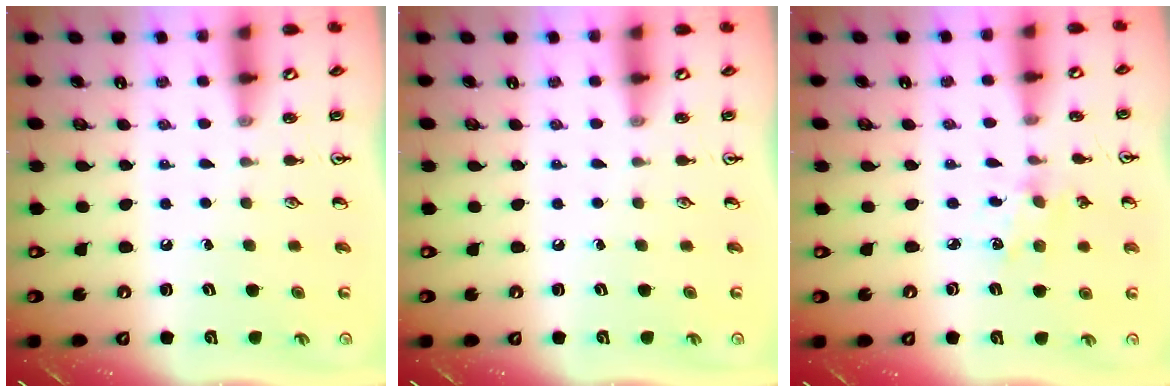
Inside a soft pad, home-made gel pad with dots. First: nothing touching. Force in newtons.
{"total": 0.0}
{"total": 2.6, "press": 2.5, "slide": 0.5}